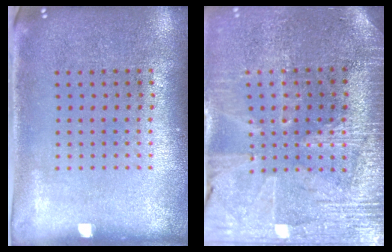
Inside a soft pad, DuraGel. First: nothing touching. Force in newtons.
{"total": 3.5, "press": 3.3, "slide": 1.2}